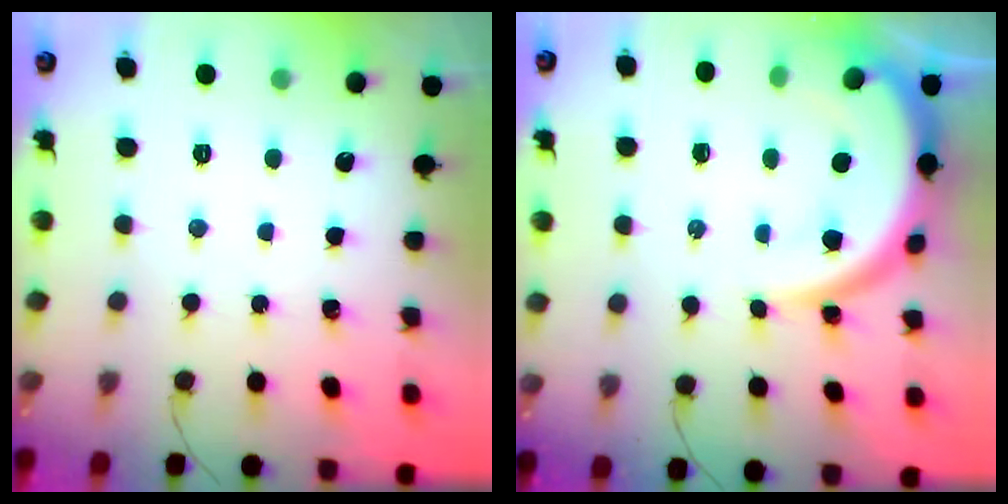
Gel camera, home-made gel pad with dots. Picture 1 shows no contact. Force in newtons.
{"total": 12.1, "press": 12.1, "slide": 1.0}